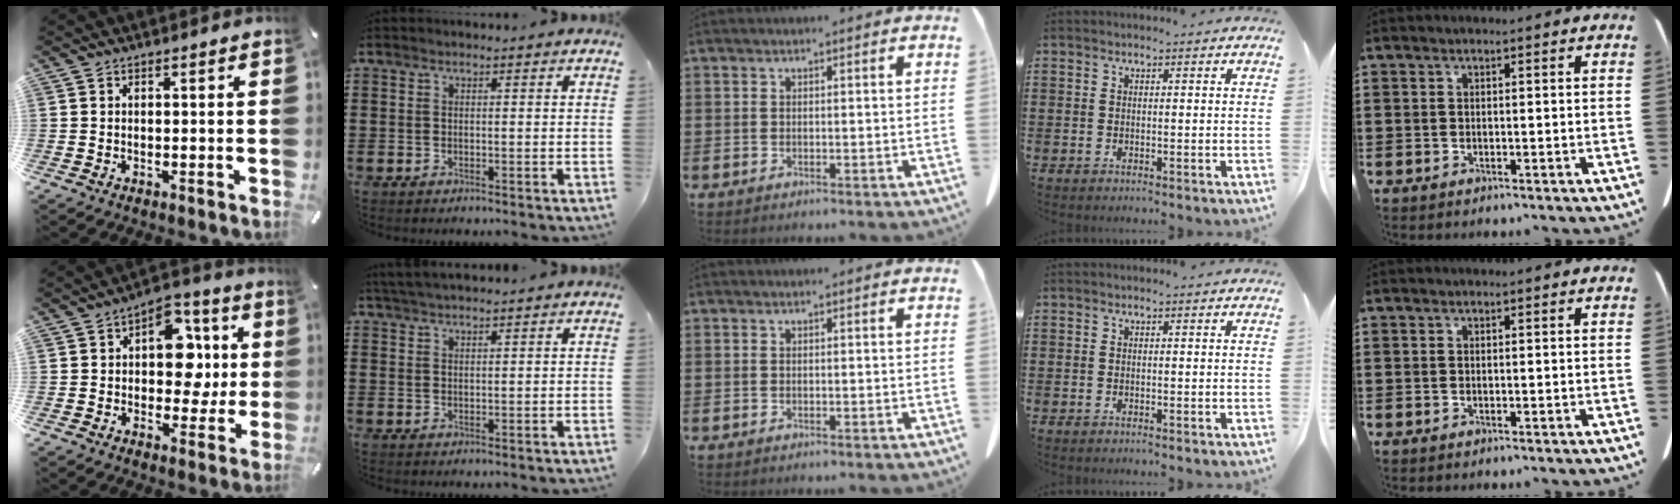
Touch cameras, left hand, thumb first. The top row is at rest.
{"thumb": {"total": 12.4, "force": [1.7, 9.1, 8.2], "torque": [-0.110, -0.011, 0.033]}, "index": {"total": 2.0, "force": [1.9, -0.1, 0.7], "torque": [-0.017, 0.001, 0.037]}}